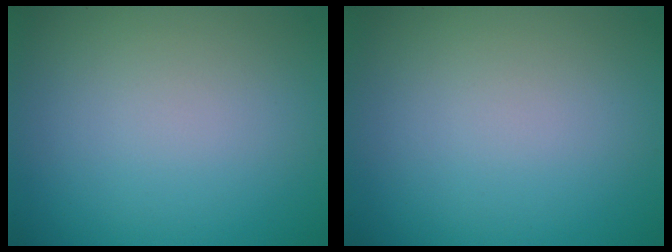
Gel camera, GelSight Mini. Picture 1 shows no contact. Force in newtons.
{"total": 0.0}